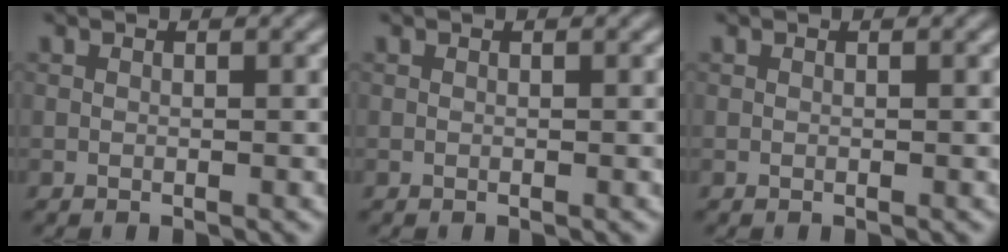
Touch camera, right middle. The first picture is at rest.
{"total": 0.0}
{"total": 0.0}